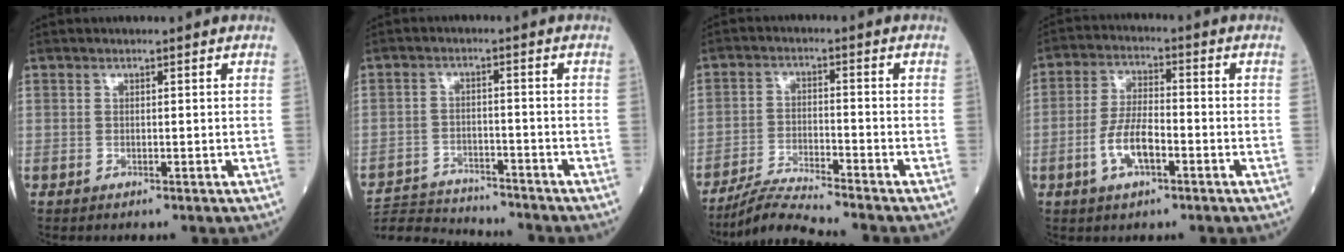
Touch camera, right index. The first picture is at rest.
{"total": 10.6, "force": [-10.5, 0.5, 1.4], "torque": [-0.026, 0.009, -0.171]}
{"total": 6.8, "force": [-6.4, -1.5, 1.7], "torque": [-0.034, -0.020, -0.123]}
{"total": 7.2, "force": [-2.7, 2.5, 6.2], "torque": [-0.126, 0.005, -0.052]}